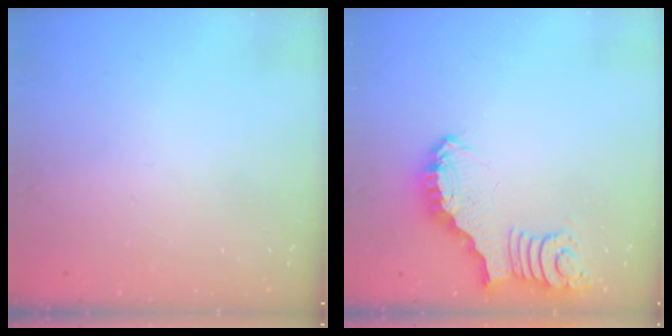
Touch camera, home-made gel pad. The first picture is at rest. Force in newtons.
{"total": 3.3, "press": 3.2, "slide": 0.8}